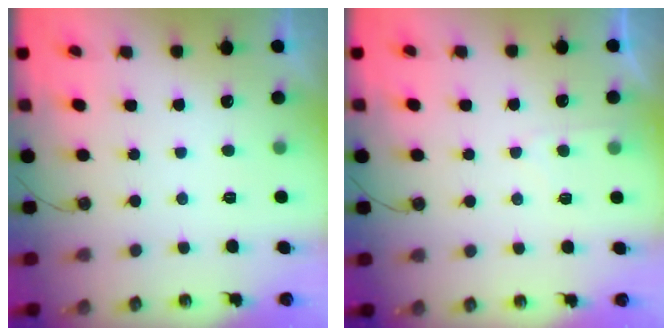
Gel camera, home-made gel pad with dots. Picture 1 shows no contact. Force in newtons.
{"total": 3.8, "press": 3.8, "slide": 0.4}